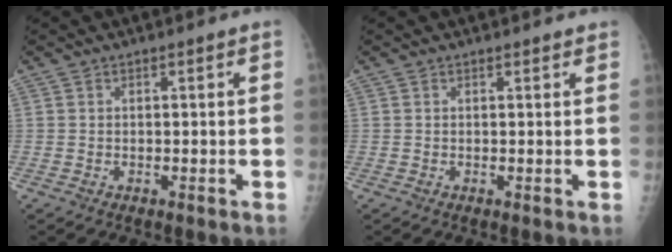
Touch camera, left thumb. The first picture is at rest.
{"total": 0.8, "force": [0.7, 0.3, 0.2], "torque": [-0.001, -0.003, 0.007]}